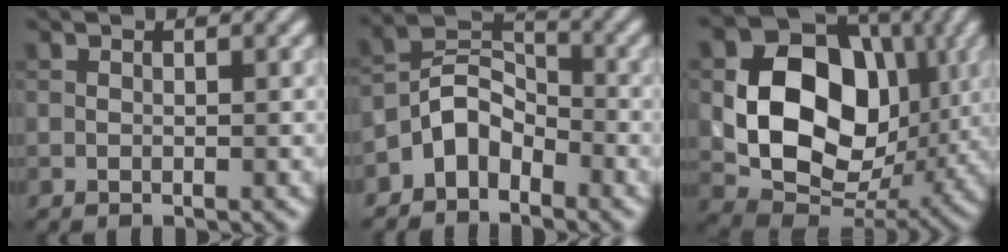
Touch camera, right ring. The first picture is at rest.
{"total": 4.2, "force": [-2.9, 2.5, 1.9], "torque": [-0.031, 0.012, -0.066]}
{"total": 13.5, "force": [1.1, 10.3, 8.6], "torque": [-0.142, -0.012, 0.020]}